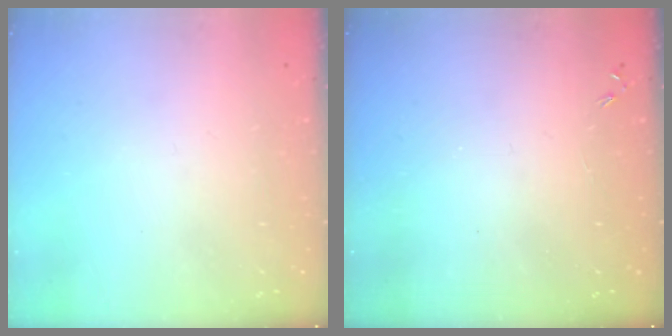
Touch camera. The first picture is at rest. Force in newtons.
{"total": 0.0}